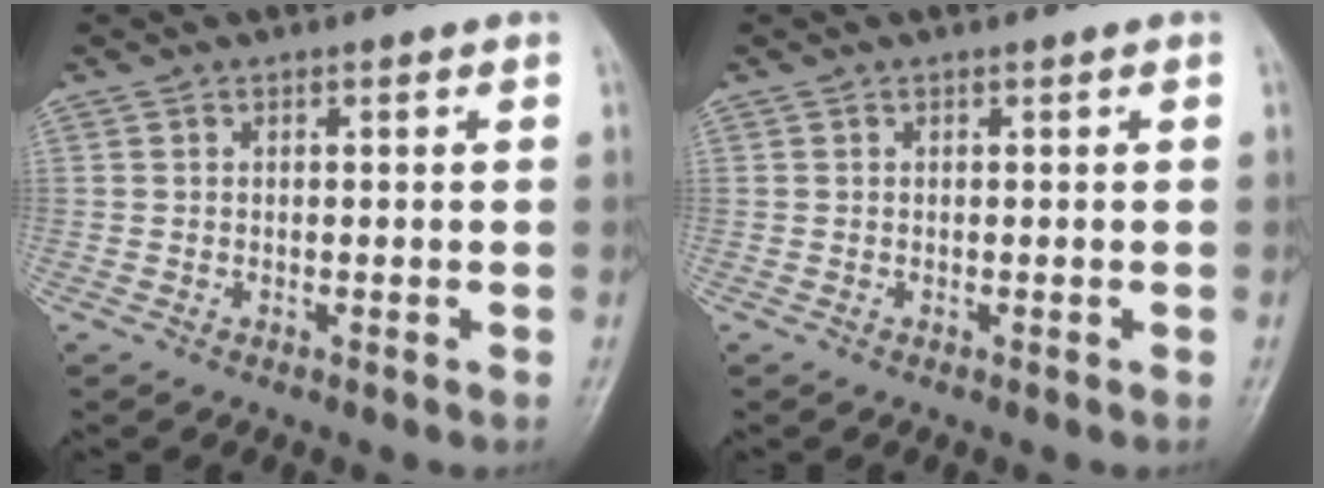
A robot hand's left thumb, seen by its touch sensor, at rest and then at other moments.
{"total": 0.0}